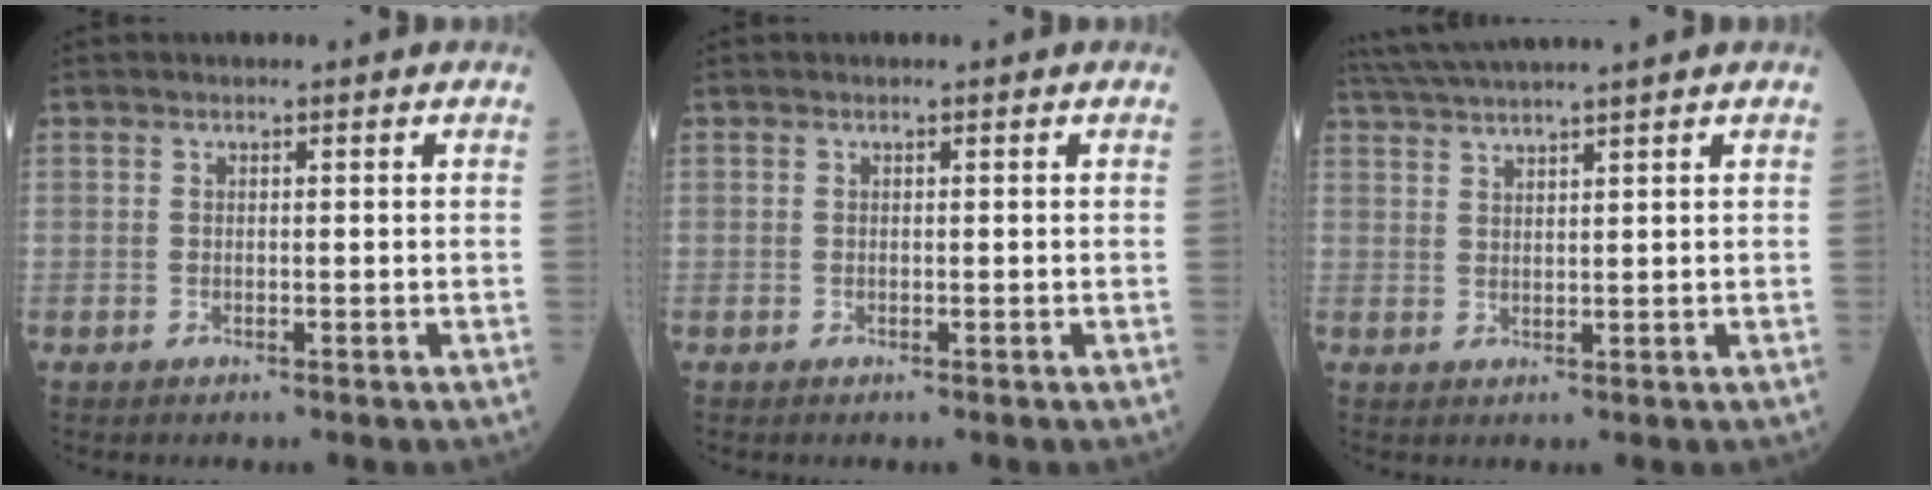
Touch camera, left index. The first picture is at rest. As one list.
[{"total": 0.0}, {"total": 7.9, "force": [7.0, -1.6, 3.3], "torque": [-0.059, 0.026, 0.117]}]